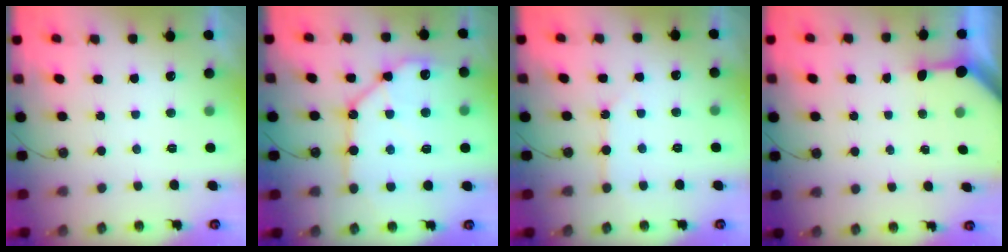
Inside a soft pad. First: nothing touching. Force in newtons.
{"total": 15.6, "press": 15.5, "slide": 1.8}
{"total": 2.2, "press": 2.2, "slide": 0.3}
{"total": 3.2, "press": 3.2, "slide": 0.4}